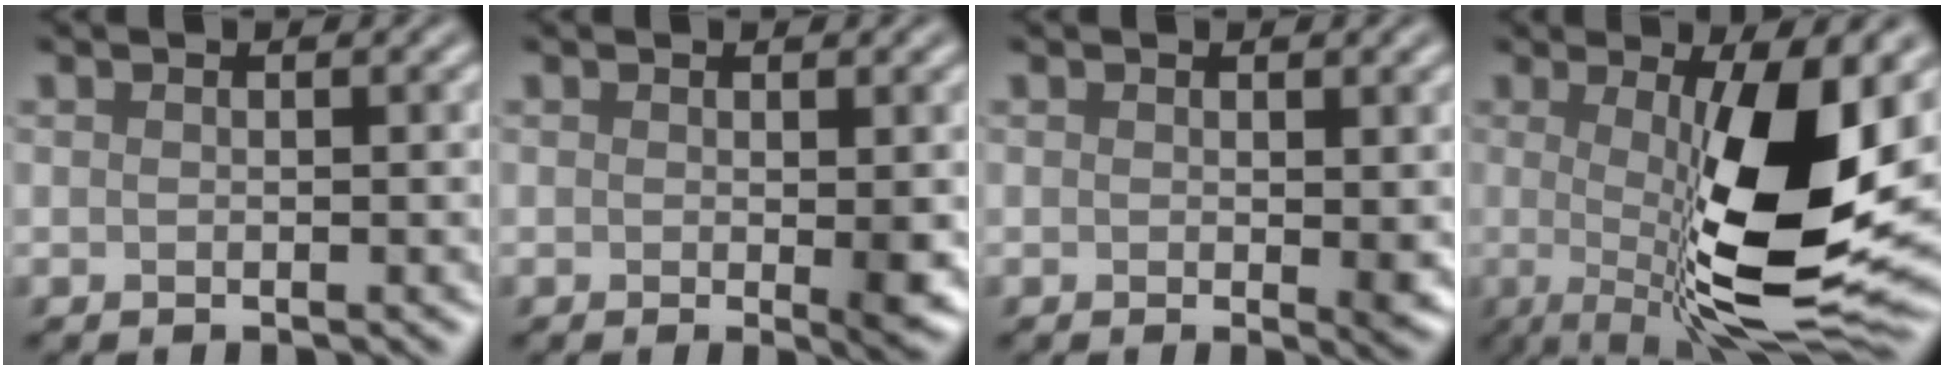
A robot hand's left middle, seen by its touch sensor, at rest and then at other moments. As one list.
[{"total": 2.0, "force": [-0.1, 0.1, 2.0], "torque": [-0.026, -0.007, 0.003]}, {"total": 1.4, "force": [0.2, 0.0, 1.3], "torque": [-0.020, -0.007, 0.007]}, {"total": 13.4, "force": [-0.3, 3.6, 12.9], "torque": [-0.186, -0.016, -0.005]}]